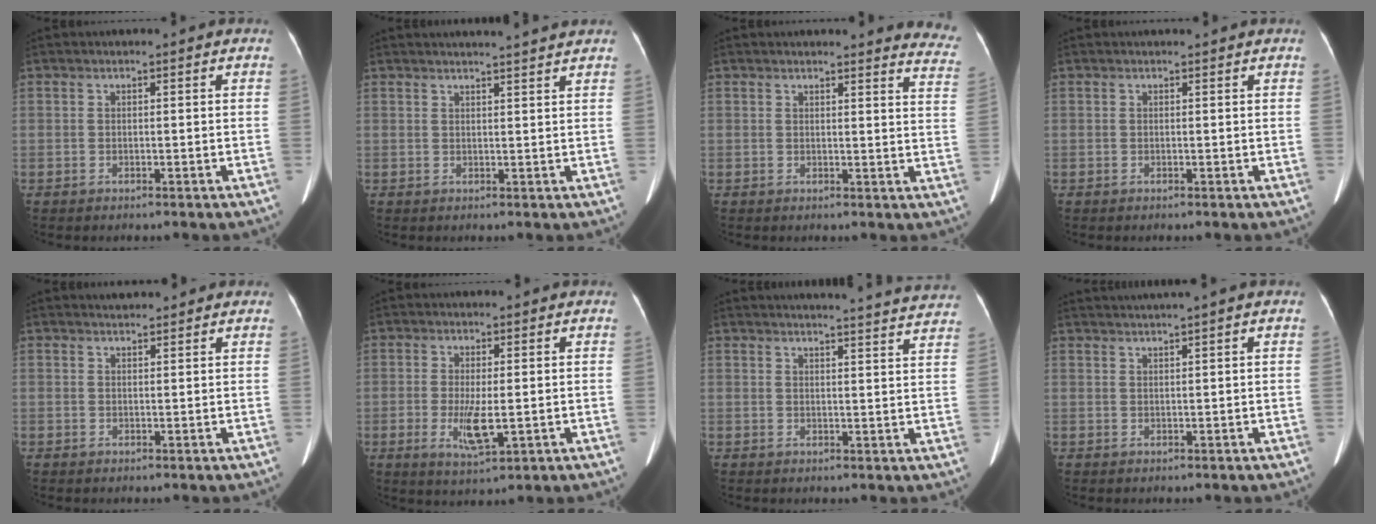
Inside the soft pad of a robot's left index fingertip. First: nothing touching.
{"total": 6.2, "force": [5.8, -0.7, 2.0], "torque": [-0.024, 0.008, 0.061]}
{"total": 9.7, "force": [9.6, 0.8, 1.4], "torque": [0.021, -0.072, 0.065]}
{"total": 1.5, "force": [1.4, 0.0, 0.4], "torque": [-0.007, 0.017, 0.023]}
{"total": 1.8, "force": [1.7, 0.8, 0.1], "torque": [-0.001, 0.016, 0.025]}
{"total": 5.2, "force": [-1.0, 1.3, 4.9], "torque": [-0.098, -0.013, -0.011]}
{"total": 18.1, "force": [17.7, 0.1, 3.9], "torque": [-0.045, -0.057, 0.191]}
{"total": 3.7, "force": [3.0, -1.2, 1.8], "torque": [-0.025, 0.021, 0.056]}